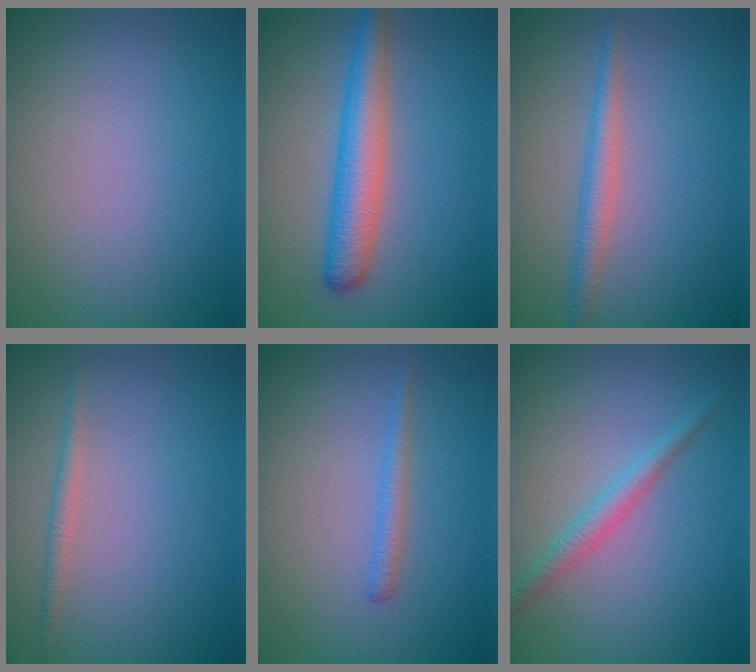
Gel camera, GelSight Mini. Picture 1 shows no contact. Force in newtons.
{"total": 4.7, "press": 4.7, "slide": 0.1}
{"total": 2.1, "press": 2.1, "slide": 0.1}
{"total": 1.1, "press": 1.1, "slide": 0.1}
{"total": 1.3, "press": 1.3, "slide": 0.1}
{"total": 2.1, "press": 2.1, "slide": 0.0}